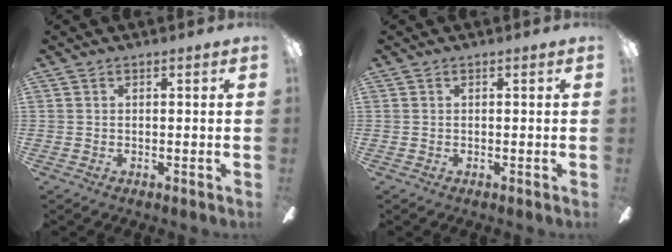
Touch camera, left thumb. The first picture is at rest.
{"total": 0.0}